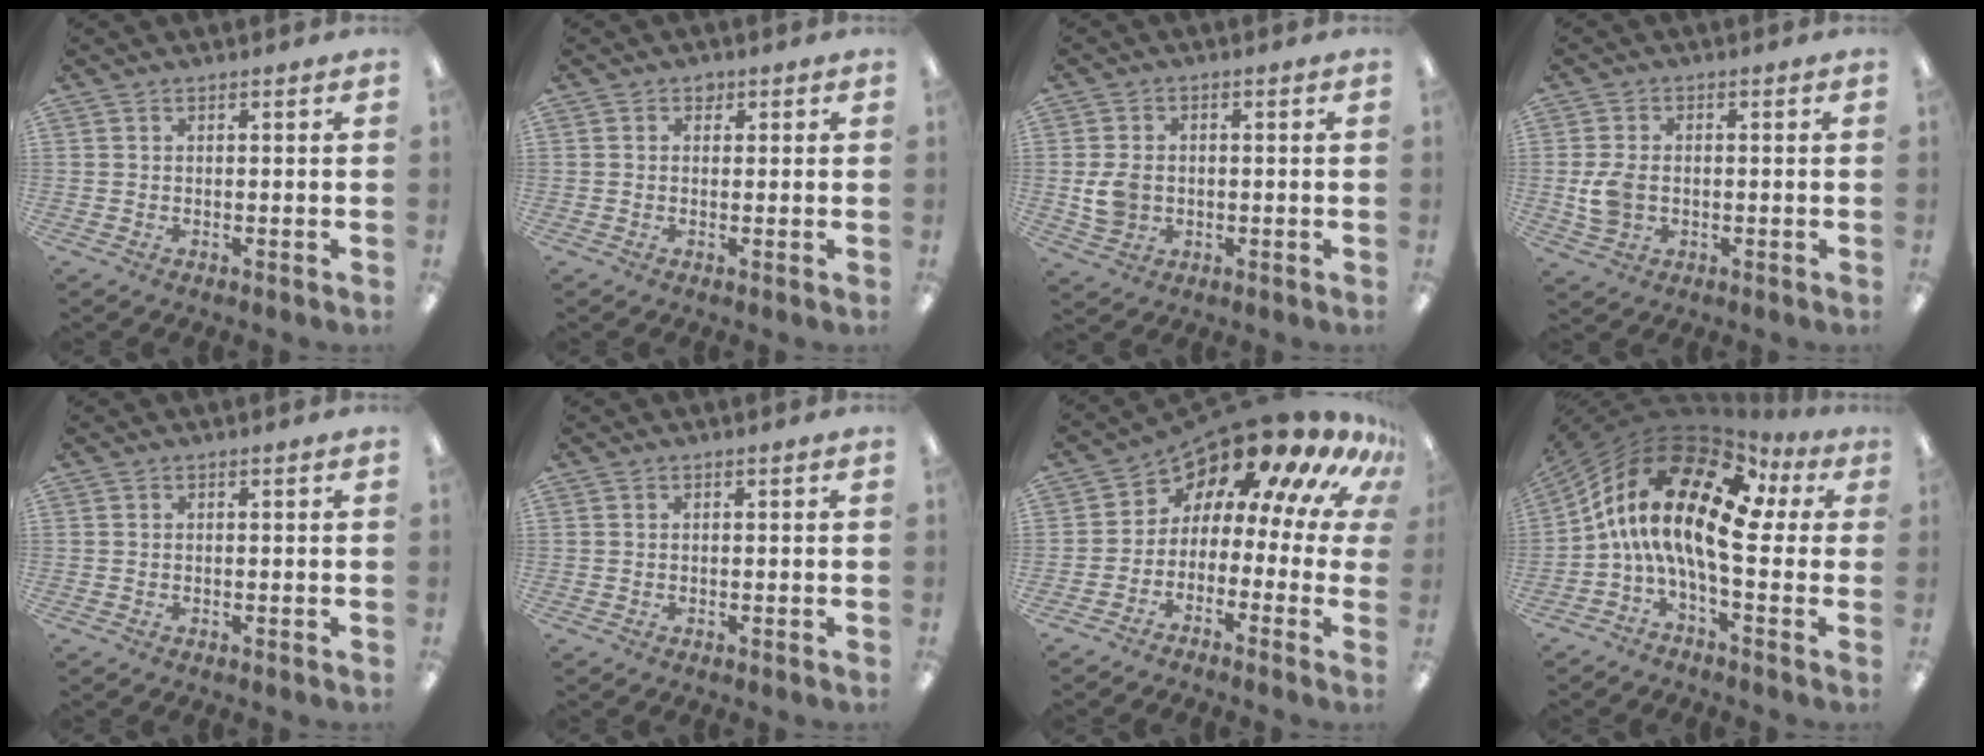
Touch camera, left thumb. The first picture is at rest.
{"total": 1.4, "force": [0.4, 1.1, 0.7], "torque": [-0.007, 0.001, 0.005]}
{"total": 6.1, "force": [-0.5, 4.9, 3.6], "torque": [-0.069, 0.004, -0.008]}
{"total": 6.4, "force": [-0.5, 4.6, 4.4], "torque": [-0.095, -0.002, -0.011]}
{"total": 0.0}
{"total": 0.0}
{"total": 12.6, "force": [9.6, 4.0, 7.2], "torque": [-0.121, -0.089, 0.152]}
{"total": 19.6, "force": [2.3, 8.7, 17.4], "torque": [-0.370, -0.024, 0.035]}